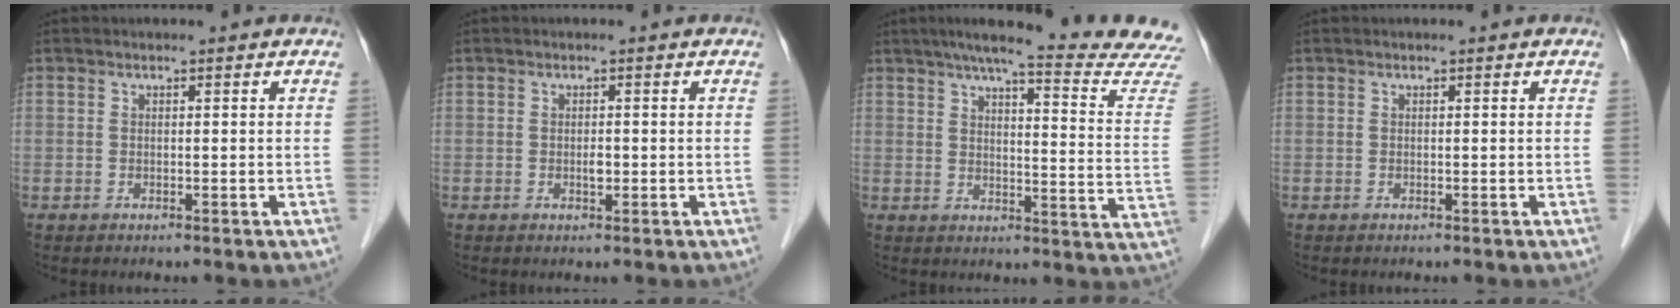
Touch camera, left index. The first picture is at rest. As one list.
[{"total": 0.9, "force": [-0.1, 0.5, 0.8], "torque": [-0.014, 0.001, -0.003]}, {"total": 21.0, "force": [19.0, -1.0, 8.9], "torque": [-0.123, -0.076, 0.224]}, {"total": 0.0}]